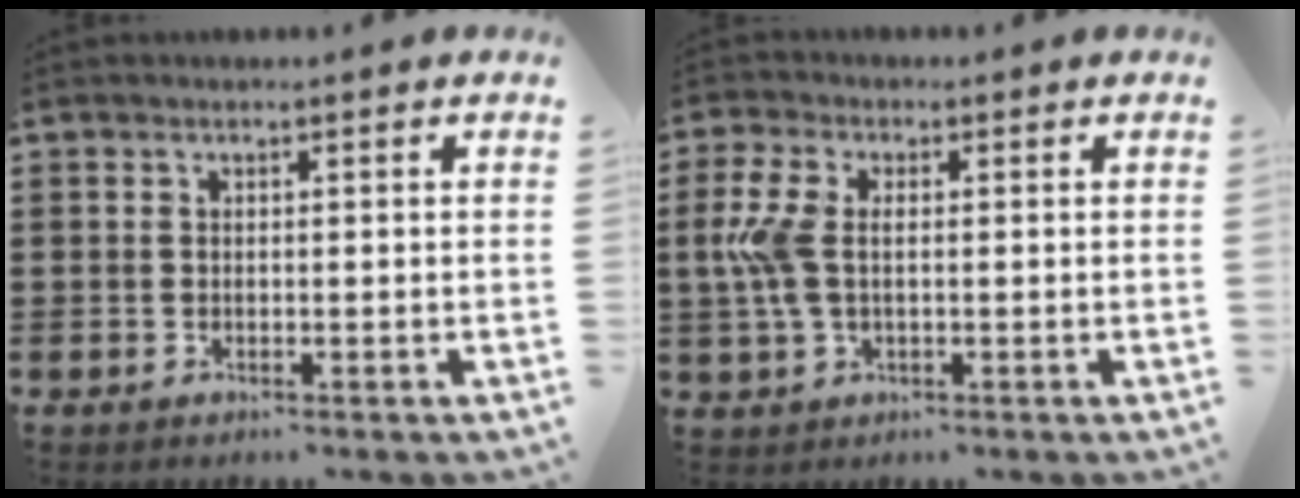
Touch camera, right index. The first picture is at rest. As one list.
[{"total": 6.5, "force": [0.2, 3.6, 5.4], "torque": [-0.149, -0.004, -0.009]}]